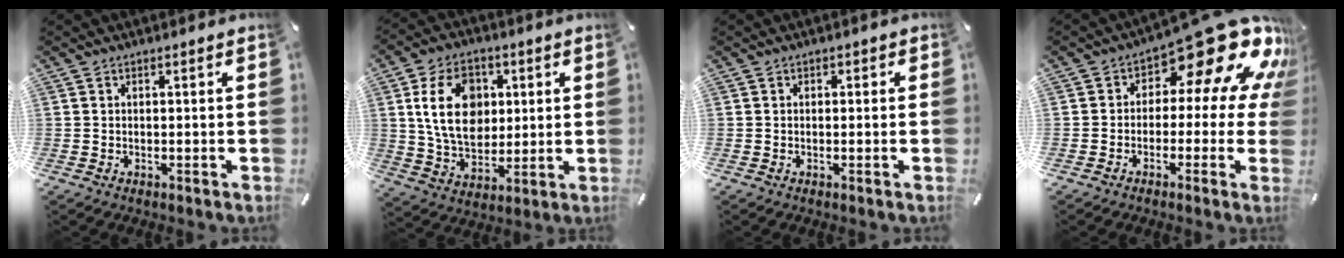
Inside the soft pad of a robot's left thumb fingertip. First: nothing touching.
{"total": 14.6, "force": [3.1, 10.8, 9.4], "torque": [-0.177, 0.008, 0.056]}
{"total": 0.7, "force": [-0.2, 0.6, 0.1], "torque": [-0.002, 0.004, -0.005]}
{"total": 17.7, "force": [10.1, 7.9, 12.2], "torque": [-0.169, -0.073, 0.163]}